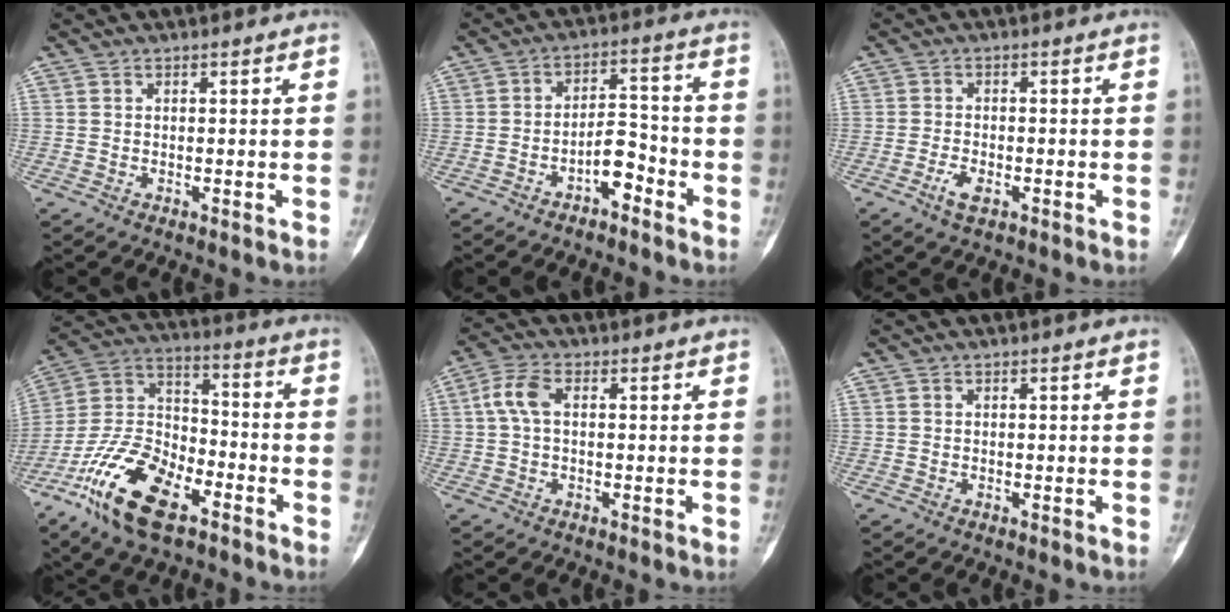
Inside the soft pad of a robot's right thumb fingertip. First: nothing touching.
{"total": 6.1, "force": [-3.5, 2.9, 4.1], "torque": [-0.049, 0.041, -0.061]}
{"total": 3.1, "force": [-1.6, 1.5, 2.2], "torque": [-0.045, 0.005, -0.030]}
{"total": 18.5, "force": [-10.5, 8.6, 12.5], "torque": [-0.233, 0.057, -0.202]}
{"total": 5.0, "force": [0.6, 2.7, 4.1], "torque": [-0.095, 0.015, 0.008]}
{"total": 0.0}